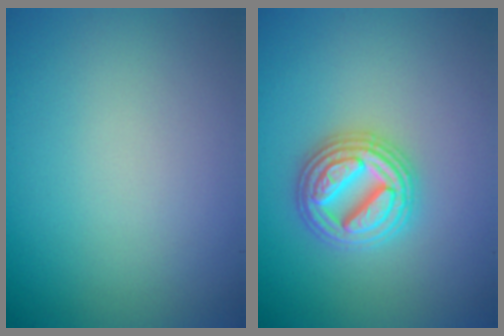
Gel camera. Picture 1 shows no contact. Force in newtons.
{"total": 4.9, "press": 4.9, "slide": 0.7}